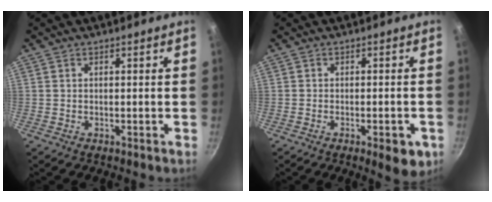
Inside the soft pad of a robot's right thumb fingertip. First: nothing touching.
{"total": 6.2, "force": [-2.6, 2.5, 5.0], "torque": [-0.044, 0.011, -0.029]}